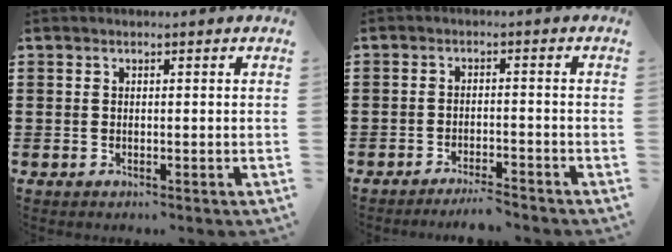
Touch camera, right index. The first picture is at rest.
{"total": 2.9, "force": [-2.9, -0.2, 0.6], "torque": [-0.014, -0.003, -0.058]}